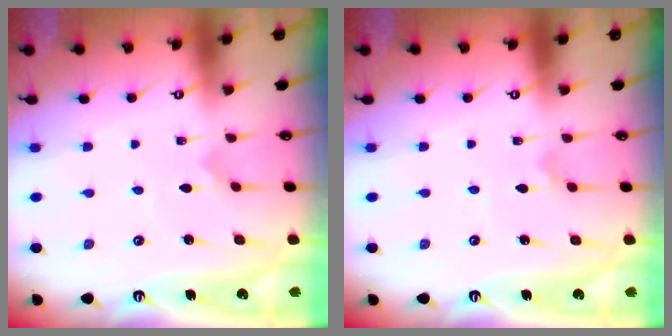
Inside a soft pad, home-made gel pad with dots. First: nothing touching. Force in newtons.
{"total": 2.0, "press": 2.0, "slide": 0.3}